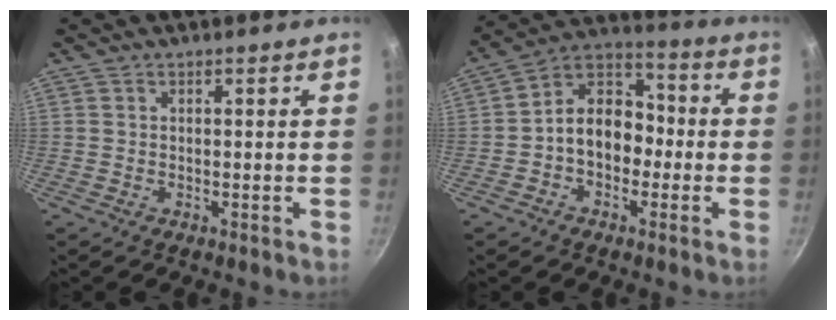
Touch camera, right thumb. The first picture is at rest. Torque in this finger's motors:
{"motor_torque": [0.10, 0.29, 0.12, 0.15, 0.08]}